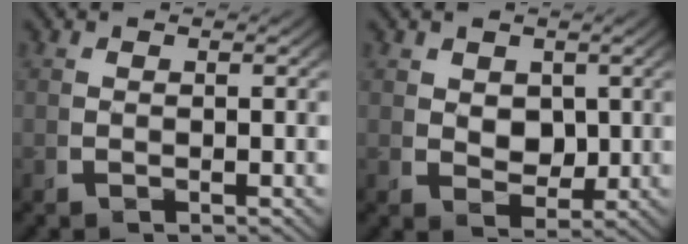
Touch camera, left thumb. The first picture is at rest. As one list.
[{"total": 3.0, "force": [0.8, 2.3, 1.8], "torque": [-0.036, -0.025, 0.027]}]